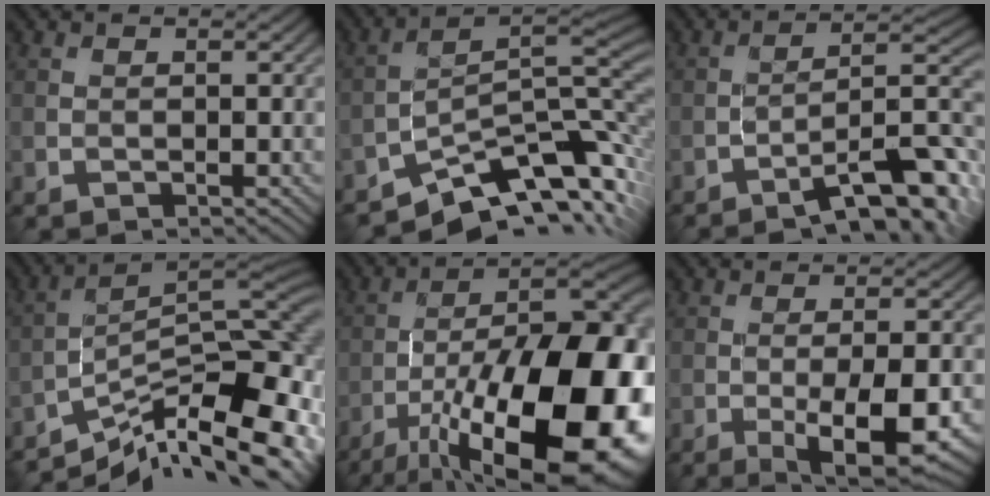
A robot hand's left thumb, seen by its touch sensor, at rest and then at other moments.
{"total": 12.6, "force": [-7.6, 4.5, 8.9], "torque": [-0.151, -0.010, -0.121]}
{"total": 12.5, "force": [-7.9, 3.2, 9.2], "torque": [-0.128, 0.016, -0.120]}
{"total": 15.4, "force": [-10.0, 4.9, 10.7], "torque": [-0.173, 0.002, -0.161]}
{"total": 22.6, "force": [-9.9, 8.7, 18.4], "torque": [-0.282, -0.033, -0.147]}
{"total": 9.7, "force": [-3.8, 2.9, 8.4], "torque": [-0.133, -0.009, -0.046]}